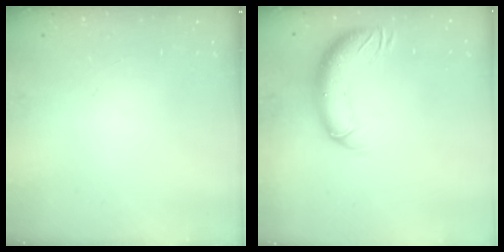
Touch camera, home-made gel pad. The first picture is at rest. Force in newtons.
{"total": 11.7, "press": 11.4, "slide": 2.8}